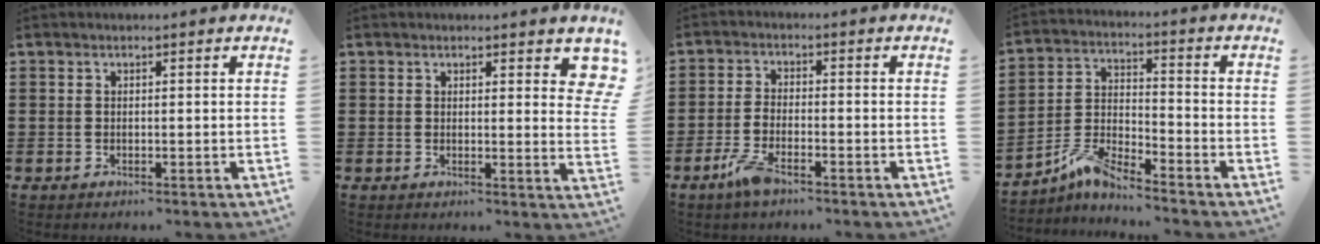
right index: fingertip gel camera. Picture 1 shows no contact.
{"total": 2.7, "force": [2.1, 1.0, 1.5], "torque": [-0.012, -0.002, 0.034]}
{"total": 4.1, "force": [-2.6, 1.3, 2.9], "torque": [-0.076, -0.004, -0.055]}
{"total": 6.0, "force": [-5.2, 0.9, 2.8], "torque": [-0.083, -0.007, -0.108]}